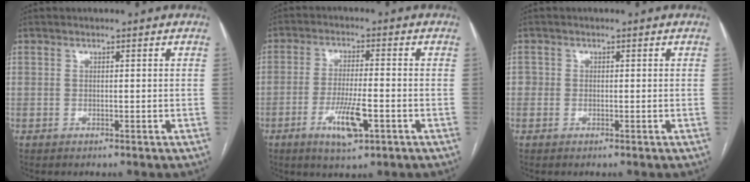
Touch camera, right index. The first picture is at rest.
{"total": 7.4, "force": [-3.1, 1.4, 6.6], "torque": [-0.125, -0.011, -0.050]}
{"total": 1.2, "force": [0.0, 1.2, 0.3], "torque": [0.005, 0.005, -0.003]}